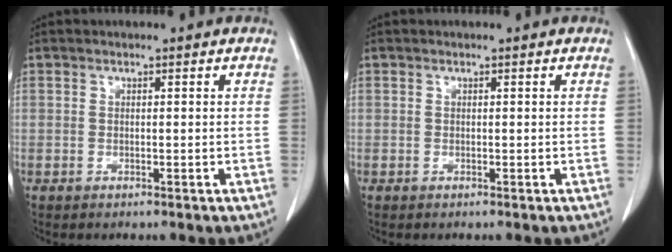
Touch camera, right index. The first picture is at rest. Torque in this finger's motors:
{"motor_torque": [0.10, -0.02, 0.03, 0.01]}